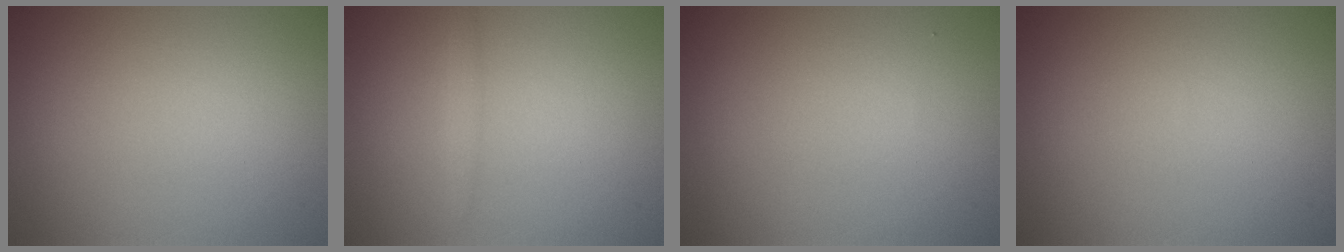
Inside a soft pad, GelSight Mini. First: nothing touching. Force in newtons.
{"total": 0.8, "press": 0.8, "slide": 0.0}
{"total": 0.0}
{"total": 0.0}